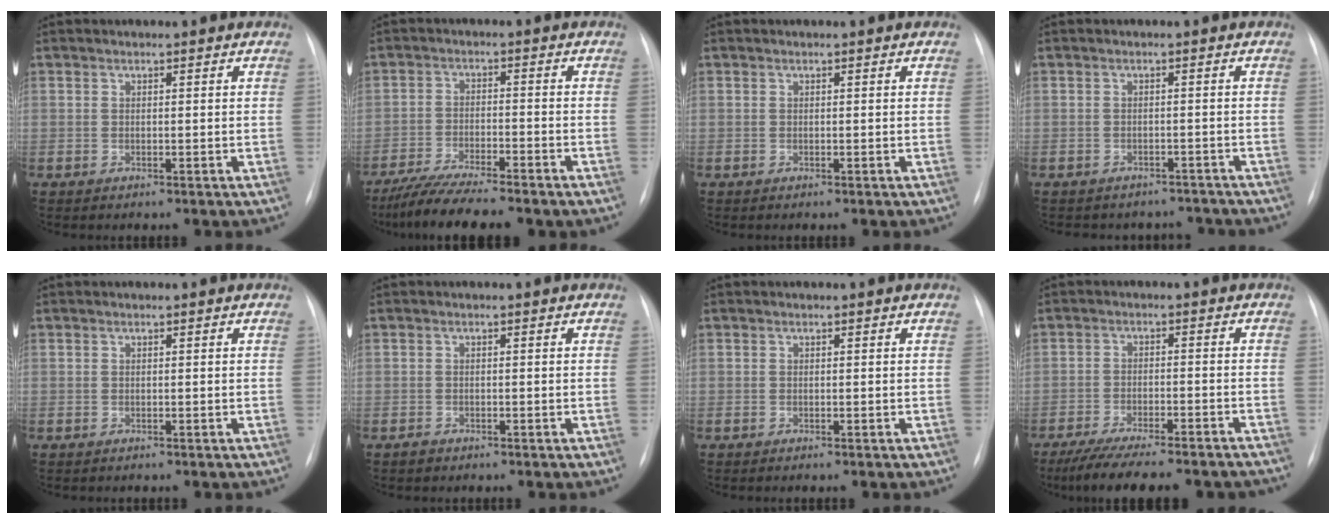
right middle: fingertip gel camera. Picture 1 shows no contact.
{"total": 9.5, "force": [-7.9, 0.7, 5.2], "torque": [-0.093, -0.022, -0.129]}
{"total": 0.0}
{"total": 7.5, "force": [-6.8, 3.3, 0.2], "torque": [0.000, 0.021, -0.072]}
{"total": 0.0}
{"total": 0.9, "force": [-0.7, 0.5, 0.1], "torque": [-0.008, -0.001, -0.012]}
{"total": 0.0}
{"total": 17.3, "force": [-15.1, 2.9, 7.8], "torque": [-0.119, -0.015, -0.209]}